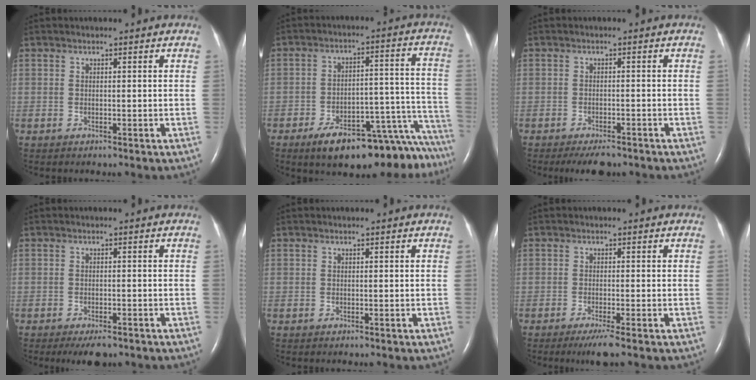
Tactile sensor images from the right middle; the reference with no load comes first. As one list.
[{"total": 20.2, "force": [-17.1, 4.8, 9.6], "torque": [-0.034, 0.049, -0.229]}, {"total": 4.3, "force": [-3.5, 1.4, 2.1], "torque": [-0.031, -0.005, -0.050]}, {"total": 3.8, "force": [-2.8, 1.3, 2.2], "torque": [-0.032, -0.005, -0.038]}, {"total": 0.0}, {"total": 3.1, "force": [-2.0, -0.2, 2.3], "torque": [-0.043, -0.011, -0.037]}]